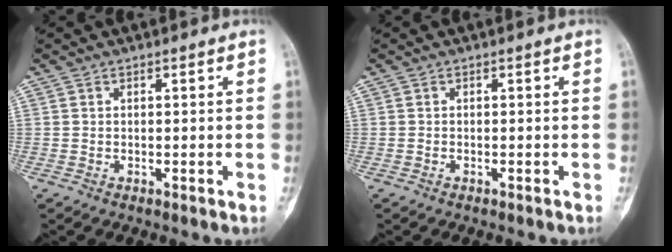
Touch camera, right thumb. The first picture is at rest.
{"total": 0.0}